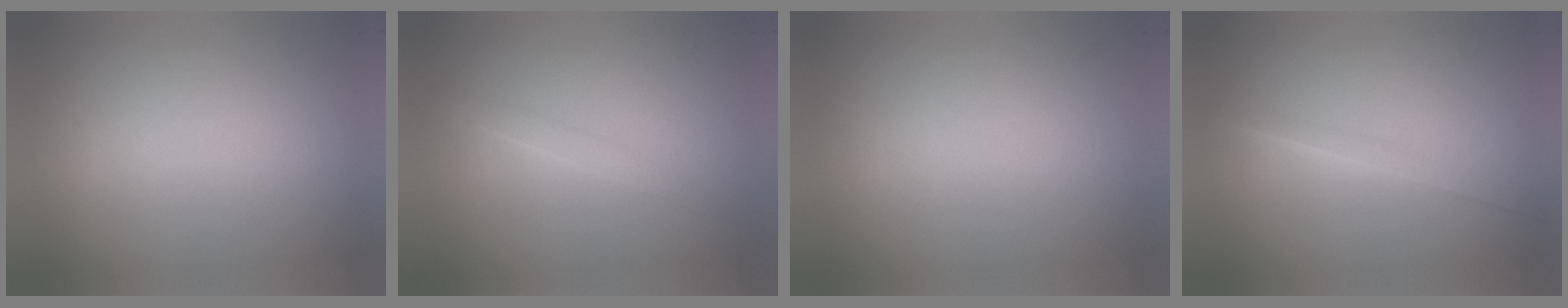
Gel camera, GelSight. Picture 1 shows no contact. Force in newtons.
{"total": 1.1}
{"total": 0.0}
{"total": 1.3}